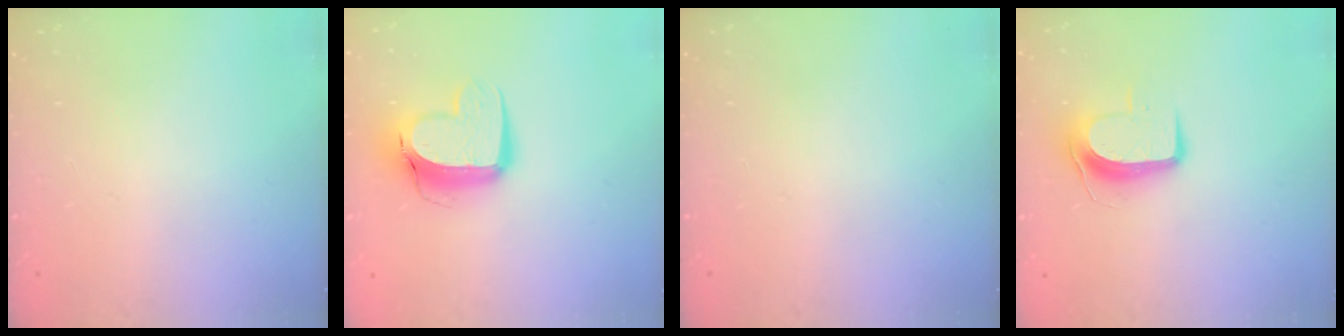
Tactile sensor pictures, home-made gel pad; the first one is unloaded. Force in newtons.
{"total": 12.0, "press": 12.0, "slide": 1.2}
{"total": 0.0}
{"total": 8.8, "press": 8.8, "slide": 0.5}